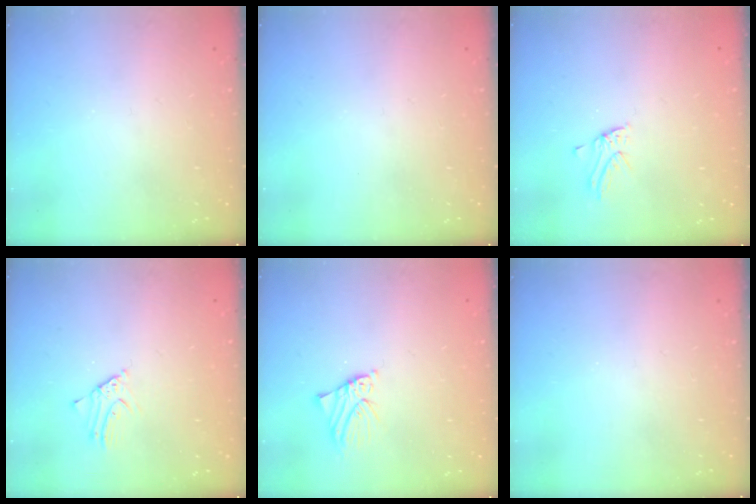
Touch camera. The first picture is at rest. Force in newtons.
{"total": 0.0}
{"total": 1.4, "press": 1.4, "slide": 0.1}
{"total": 2.3, "press": 2.3, "slide": 0.1}
{"total": 2.7, "press": 2.7, "slide": 0.4}
{"total": 0.0}